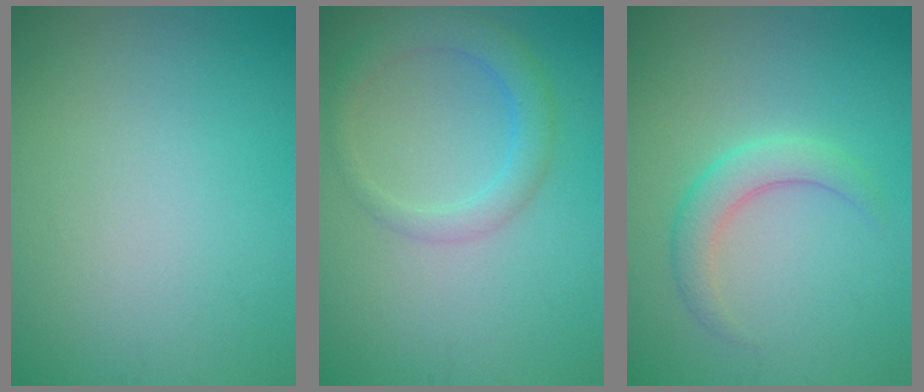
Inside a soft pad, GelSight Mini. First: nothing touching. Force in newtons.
{"total": 3.1, "press": 3.1, "slide": 0.2}
{"total": 2.7, "press": 2.7, "slide": 0.1}